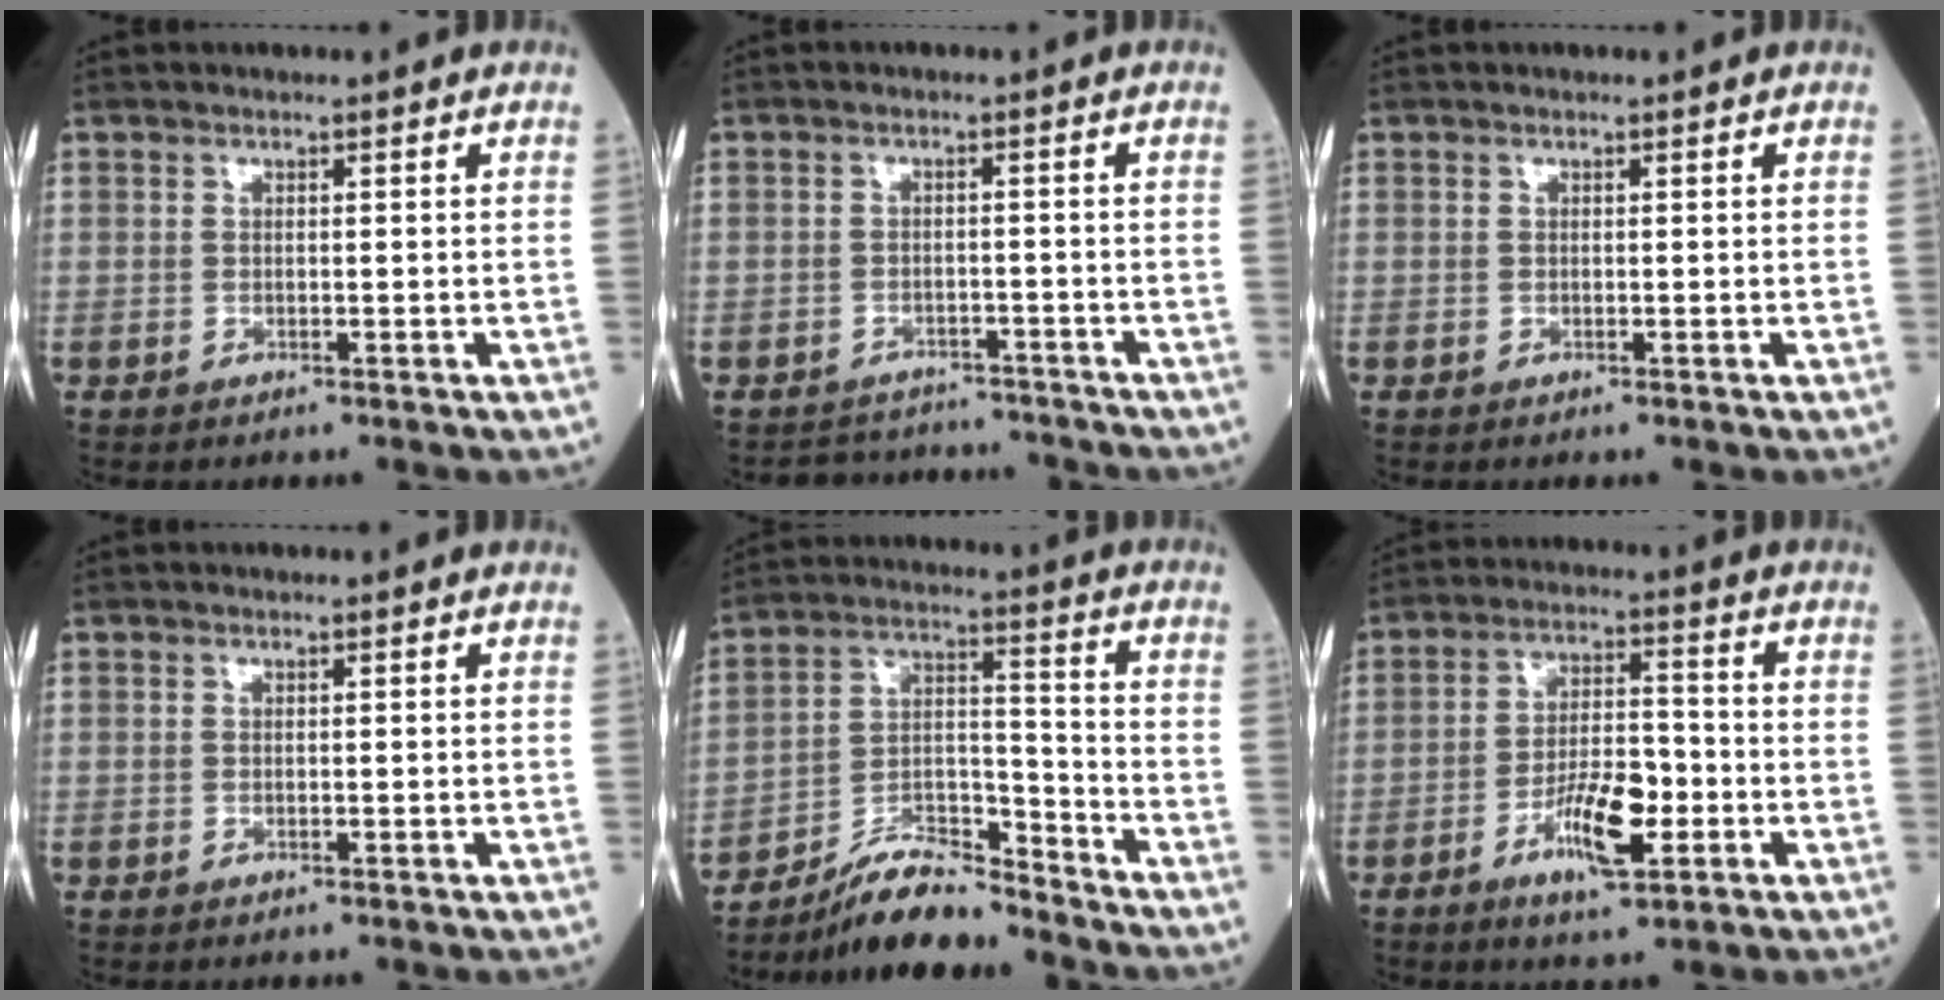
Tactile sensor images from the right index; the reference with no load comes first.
{"total": 6.3, "force": [-5.6, 2.6, -0.7], "torque": [0.018, 0.021, -0.075]}
{"total": 0.0}
{"total": 0.0}
{"total": 10.7, "force": [-9.9, 1.3, 3.7], "torque": [-0.065, 0.010, -0.181]}
{"total": 9.0, "force": [-3.6, 2.5, 7.9], "torque": [-0.148, 0.002, -0.061]}